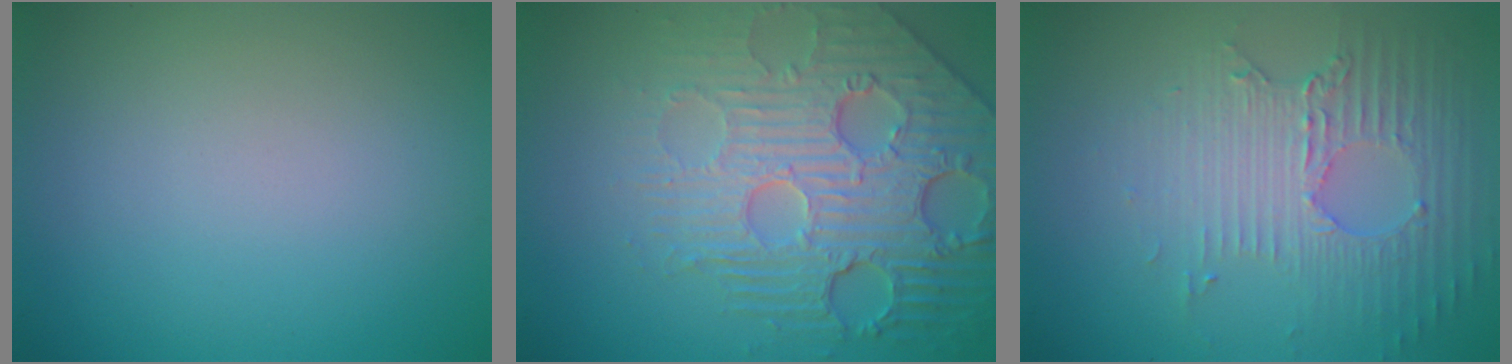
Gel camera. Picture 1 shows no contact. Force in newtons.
{"total": 7.8, "press": 5.6, "slide": 5.4}
{"total": 5.0, "press": 3.4, "slide": 3.6}